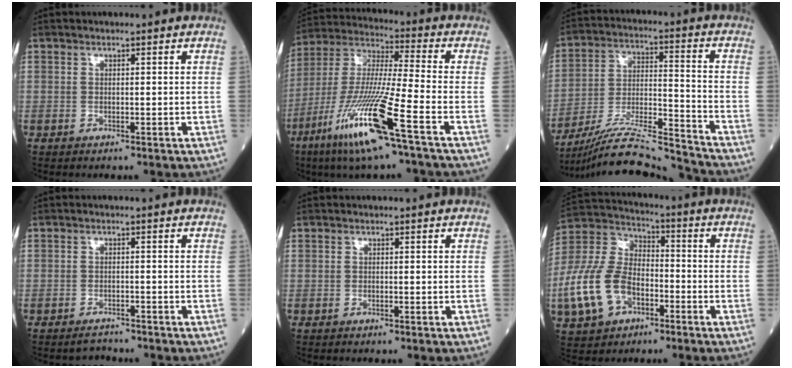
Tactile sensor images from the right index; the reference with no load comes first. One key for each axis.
{"total": 17.3, "fx": -8.5, "fy": -0.3, "fz": 15.0, "tx": -0.326, "ty": -0.040, "tz": -0.168}
{"total": 15.3, "fx": -14.7, "fy": -1.7, "fz": 3.8, "tx": -0.071, "ty": 0.012, "tz": -0.261}
{"total": 1.7, "fx": -1.6, "fy": 0.4, "fz": -0.2, "tx": 0.001, "ty": -0.004, "tz": -0.024}
{"total": 0.0}
{"total": 13.9, "fx": -5.0, "fy": 8.8, "fz": 9.6, "tx": -0.236, "ty": 0.013, "tz": -0.094}